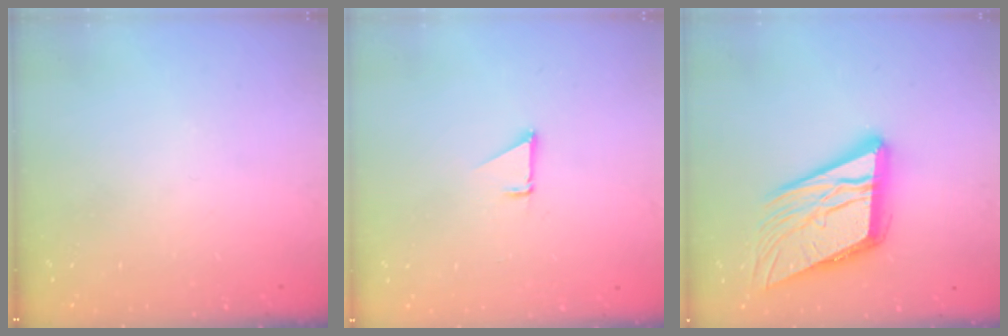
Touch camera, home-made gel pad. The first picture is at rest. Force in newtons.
{"total": 1.4, "press": 1.3, "slide": 0.1}
{"total": 20.0, "press": 19.7, "slide": 3.6}